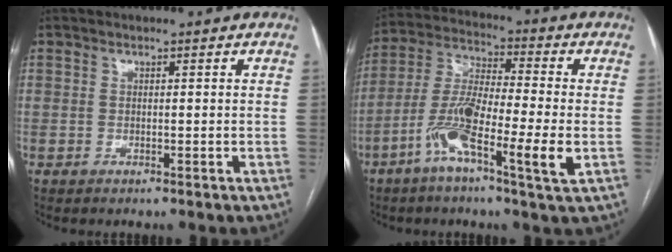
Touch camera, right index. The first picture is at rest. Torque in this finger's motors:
{"motor_torque": [0.63, -0.25, 0.60, 0.21]}